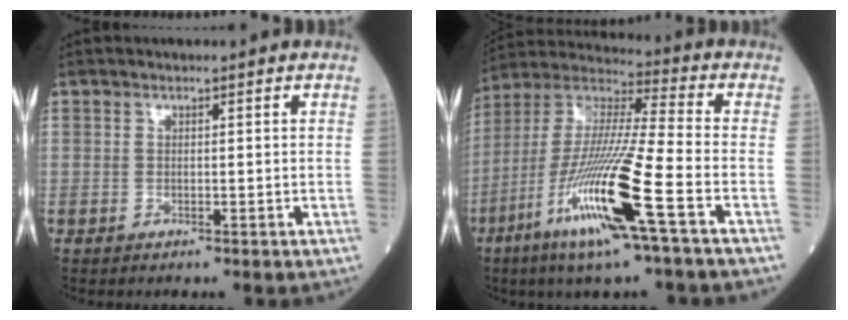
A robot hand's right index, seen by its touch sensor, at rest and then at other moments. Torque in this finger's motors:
{"motor_torque": [1.71, -0.43, 1.05, 0.21]}